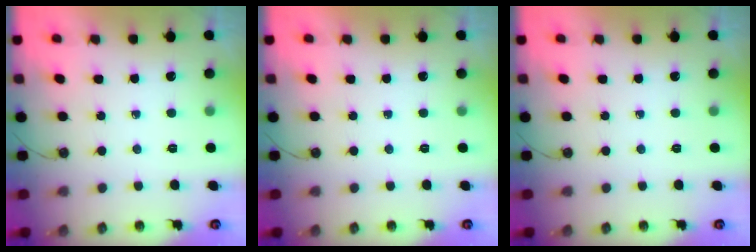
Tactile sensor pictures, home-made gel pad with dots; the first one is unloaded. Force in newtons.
{"total": 0.0}
{"total": 0.0}